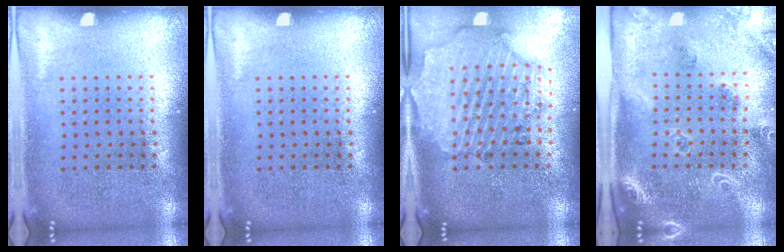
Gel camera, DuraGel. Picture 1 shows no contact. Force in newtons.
{"total": 0.0}
{"total": 1.7, "press": 1.7, "slide": 0.3}
{"total": 1.9, "press": 1.8, "slide": 0.3}